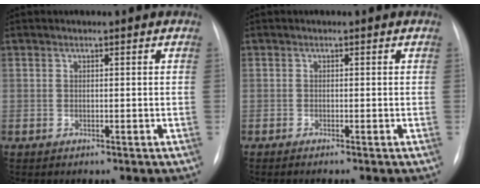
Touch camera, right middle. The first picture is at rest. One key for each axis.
{"total": 0.8, "fx": -0.6, "fy": -0.2, "fz": 0.5, "tx": -0.006, "ty": 0.001, "tz": -0.010}